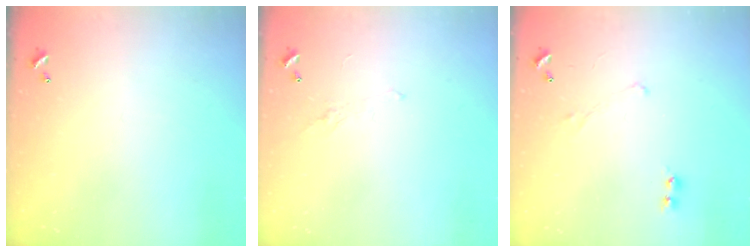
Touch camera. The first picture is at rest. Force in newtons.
{"total": 1.1, "press": 0.8, "slide": 0.7}
{"total": 0.7, "press": 0.6, "slide": 0.2}